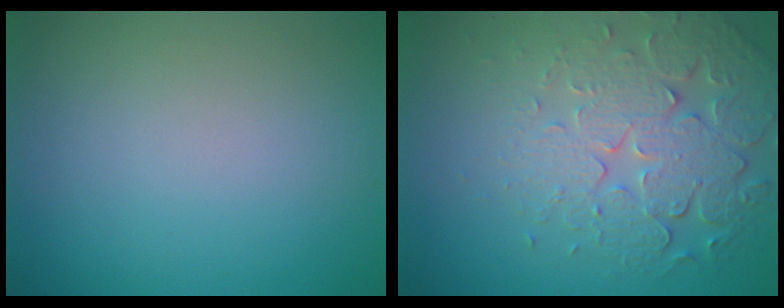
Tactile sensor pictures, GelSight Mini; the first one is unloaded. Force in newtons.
{"total": 6.8, "press": 5.1, "slide": 4.5}